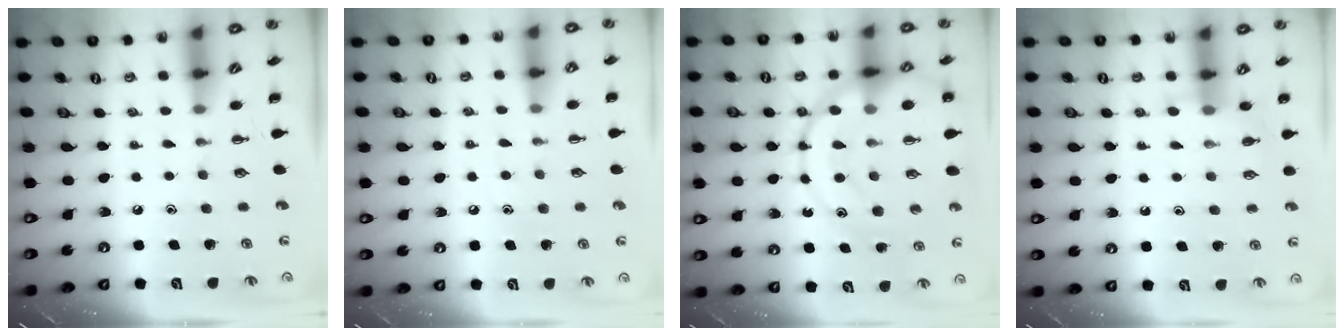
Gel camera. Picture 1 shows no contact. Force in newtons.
{"total": 7.9, "press": 7.6, "slide": 1.9}
{"total": 22.8, "press": 22.7, "slide": 2.9}
{"total": 6.0, "press": 5.9, "slide": 1.3}